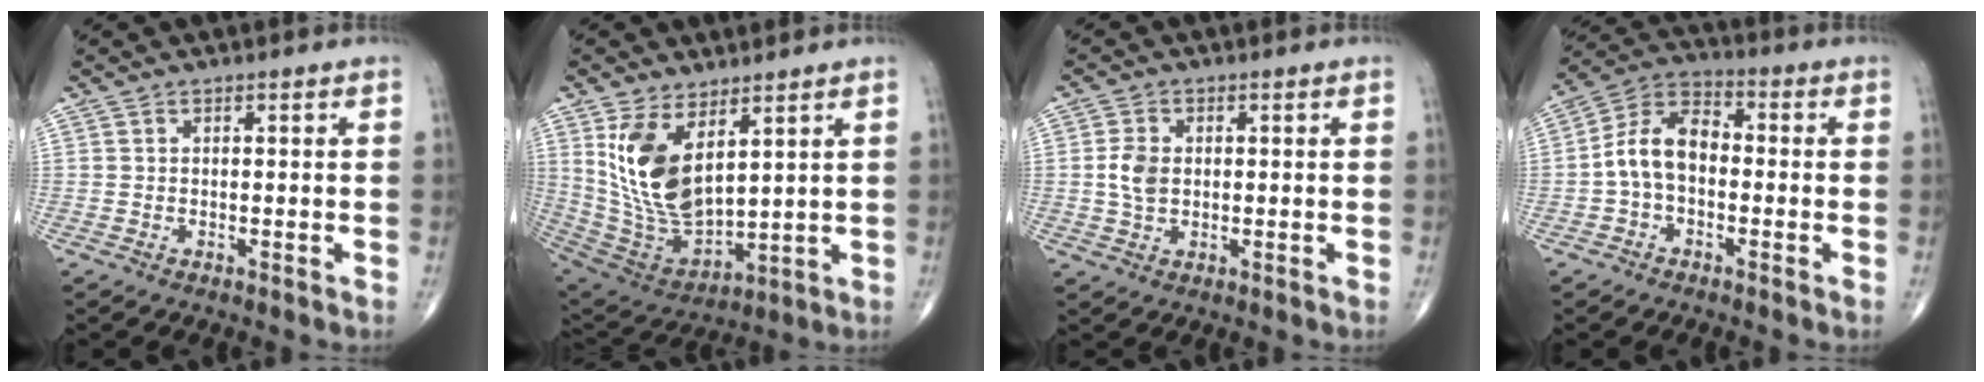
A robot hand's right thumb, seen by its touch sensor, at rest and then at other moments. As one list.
[{"total": 15.3, "force": [5.7, 7.7, 12.0], "torque": [-0.216, -0.031, 0.135]}, {"total": 4.4, "force": [0.2, 3.0, 3.1], "torque": [-0.061, 0.002, 0.003]}, {"total": 9.6, "force": [-1.2, 6.2, 7.3], "torque": [-0.125, 0.036, -0.037]}]